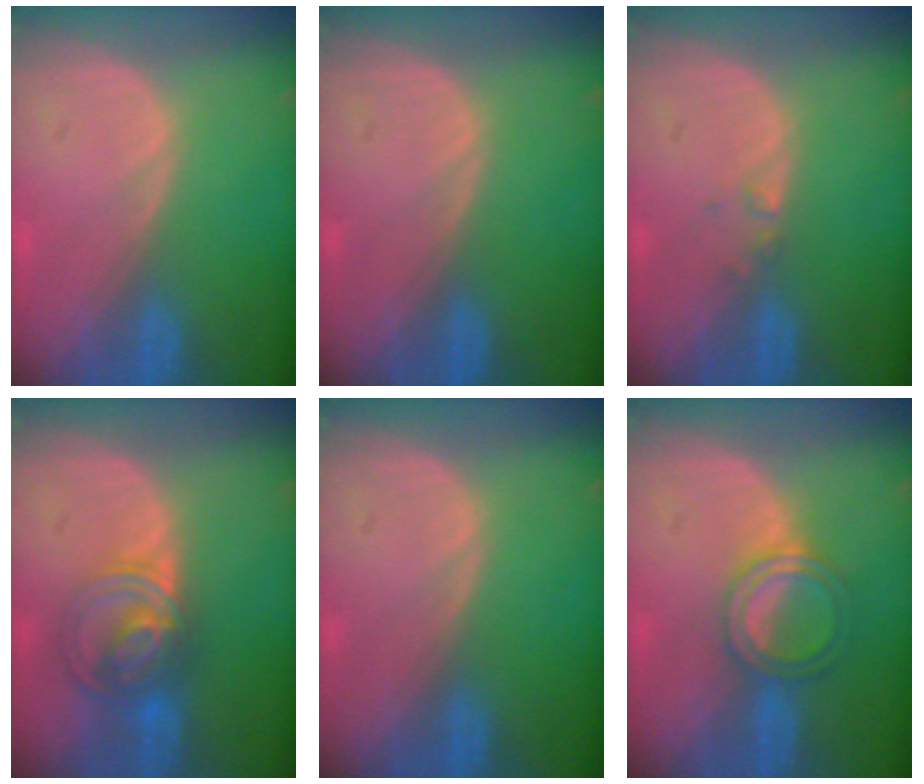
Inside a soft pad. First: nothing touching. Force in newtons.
{"total": 0.0}
{"total": 0.9, "press": 0.9, "slide": 0.1}
{"total": 6.9, "press": 6.5, "slide": 2.2}
{"total": 0.0}
{"total": 5.1, "press": 4.7, "slide": 1.9}